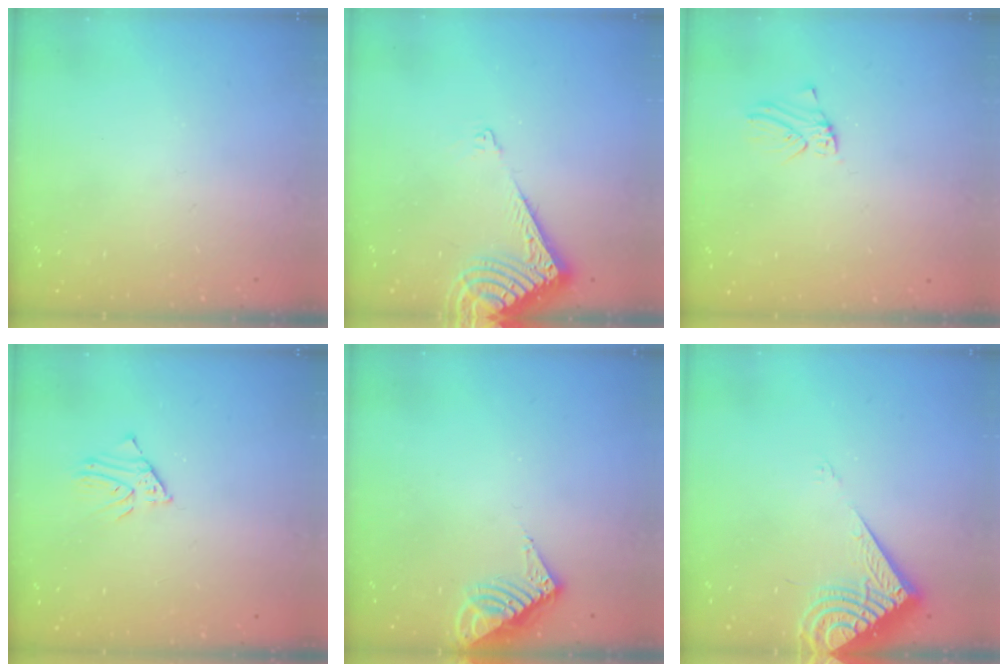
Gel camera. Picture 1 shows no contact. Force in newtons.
{"total": 8.6, "press": 8.5, "slide": 1.0}
{"total": 1.0, "press": 1.0, "slide": 0.2}
{"total": 3.2, "press": 3.1, "slide": 0.3}
{"total": 8.8, "press": 8.8, "slide": 0.3}
{"total": 8.3, "press": 8.2, "slide": 1.1}